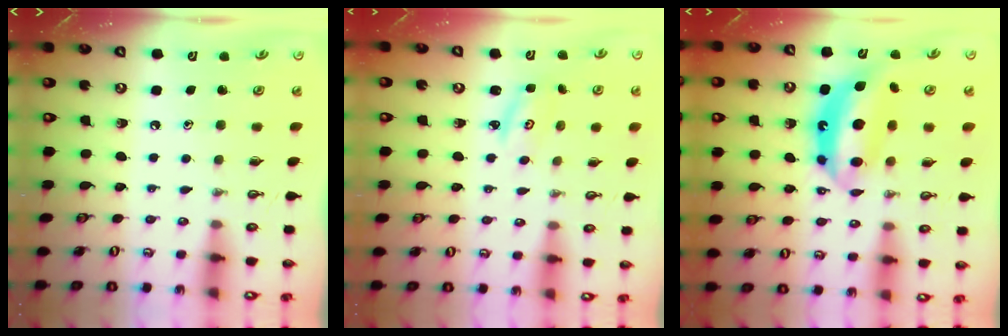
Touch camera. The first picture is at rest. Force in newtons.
{"total": 2.3, "press": 2.3, "slide": 0.2}
{"total": 13.1, "press": 13.0, "slide": 1.5}